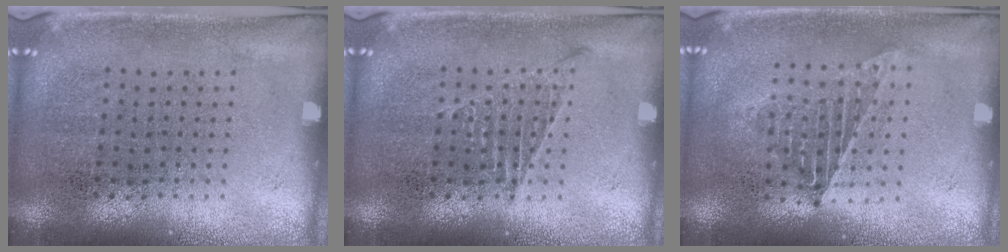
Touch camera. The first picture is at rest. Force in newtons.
{"total": 1.0, "press": 1.0, "slide": 0.2}
{"total": 1.2, "press": 1.1, "slide": 0.4}